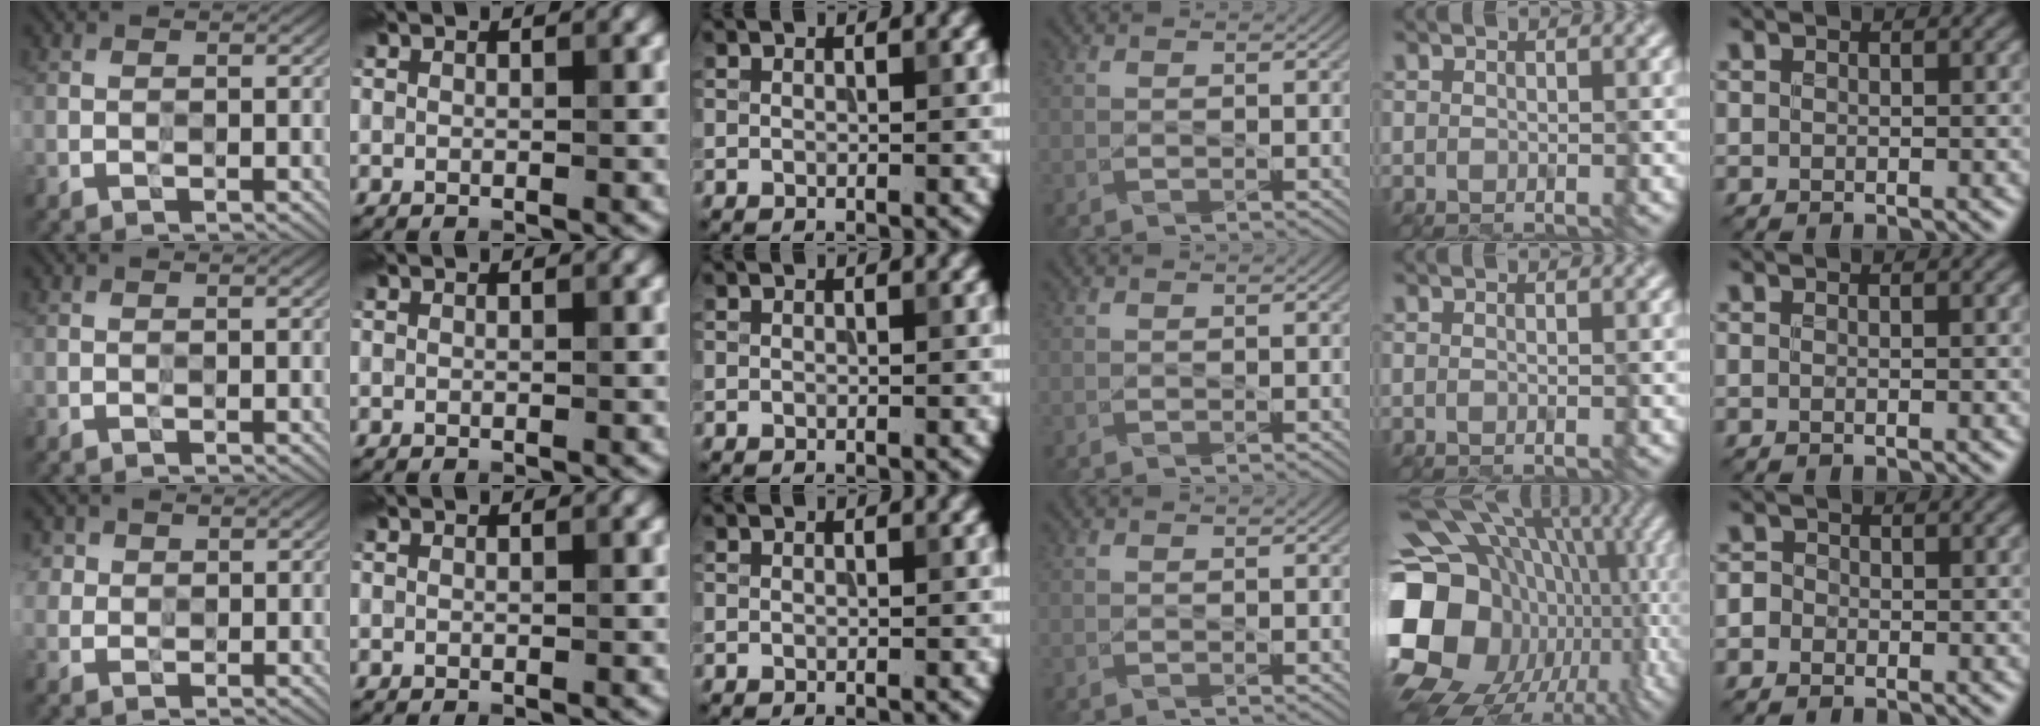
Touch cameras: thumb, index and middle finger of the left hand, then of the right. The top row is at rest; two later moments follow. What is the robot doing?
{"motion": "wipe", "object": "plastic plate"}